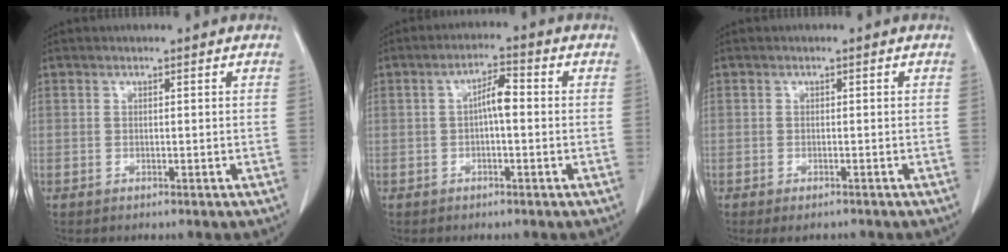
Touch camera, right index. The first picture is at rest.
{"total": 3.9, "force": [-0.1, 1.0, 3.8], "torque": [-0.065, 0.014, -0.003]}
{"total": 2.6, "force": [-2.0, 0.9, 1.3], "torque": [-0.015, -0.004, -0.024]}